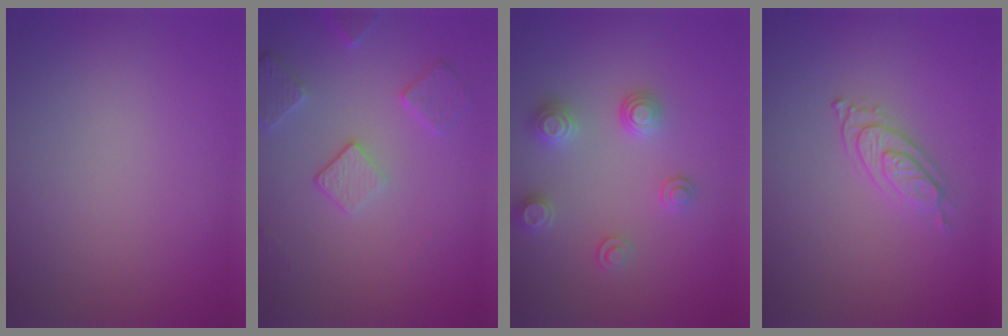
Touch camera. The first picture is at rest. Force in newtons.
{"total": 2.8, "press": 2.7, "slide": 0.6}
{"total": 2.6, "press": 2.6, "slide": 0.2}
{"total": 2.2, "press": 2.0, "slide": 0.7}